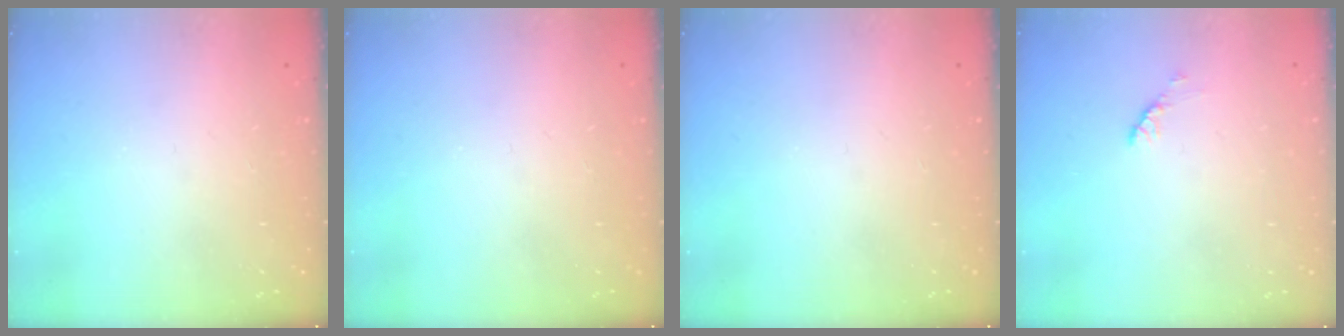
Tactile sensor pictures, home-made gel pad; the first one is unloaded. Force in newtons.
{"total": 0.0}
{"total": 0.0}
{"total": 2.7, "press": 2.7, "slide": 0.5}